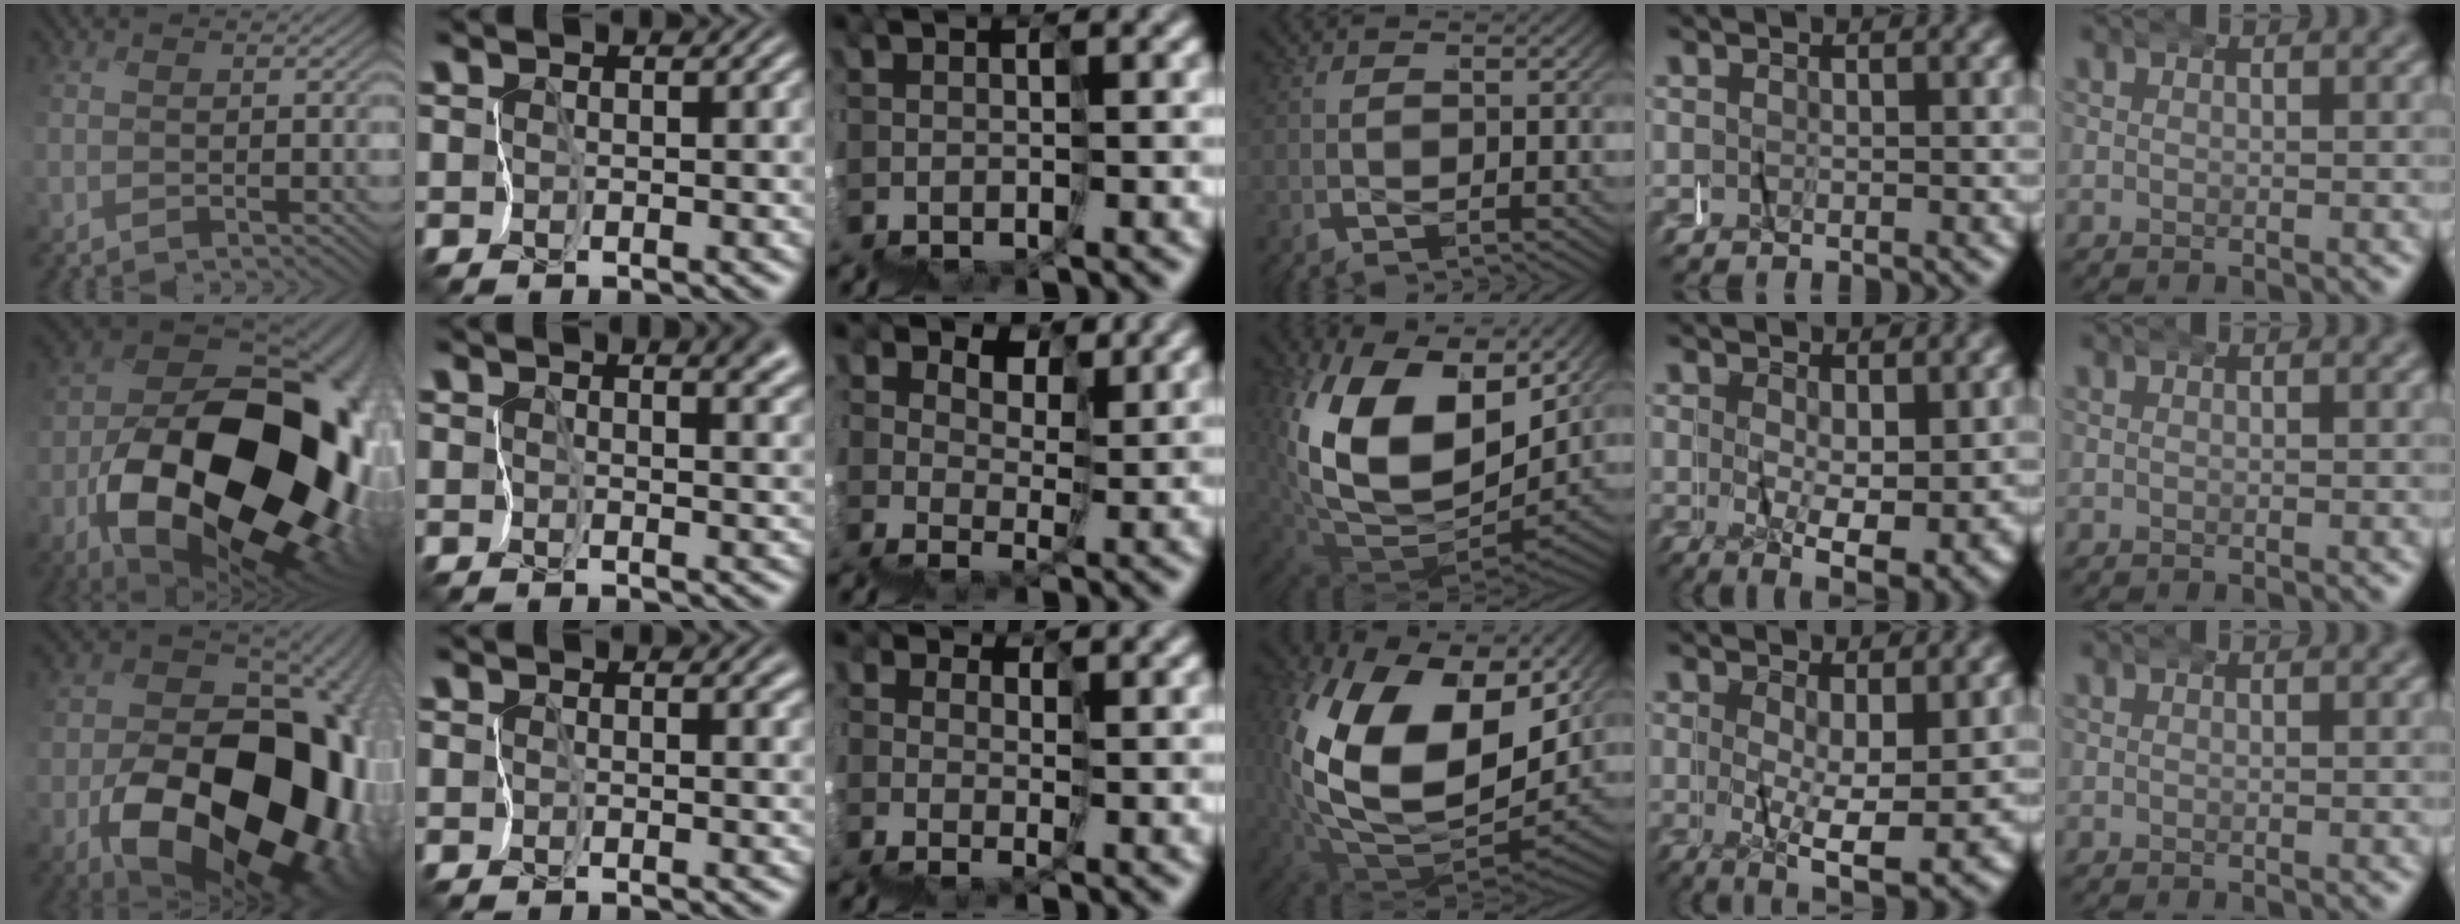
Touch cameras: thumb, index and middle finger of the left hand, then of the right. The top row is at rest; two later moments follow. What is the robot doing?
{"motion": "wrap", "object": "masking tape"}